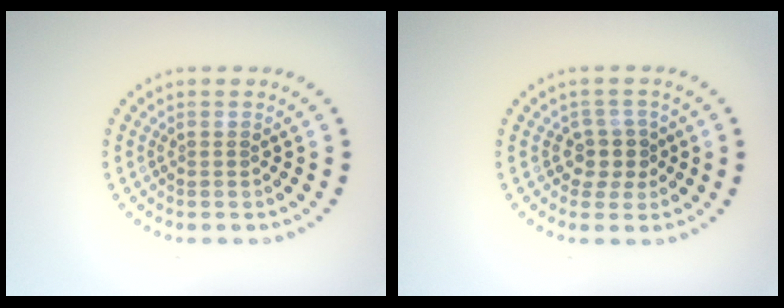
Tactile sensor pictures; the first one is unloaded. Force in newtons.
{"total": 2.5, "press": 2.0, "slide": 1.4}